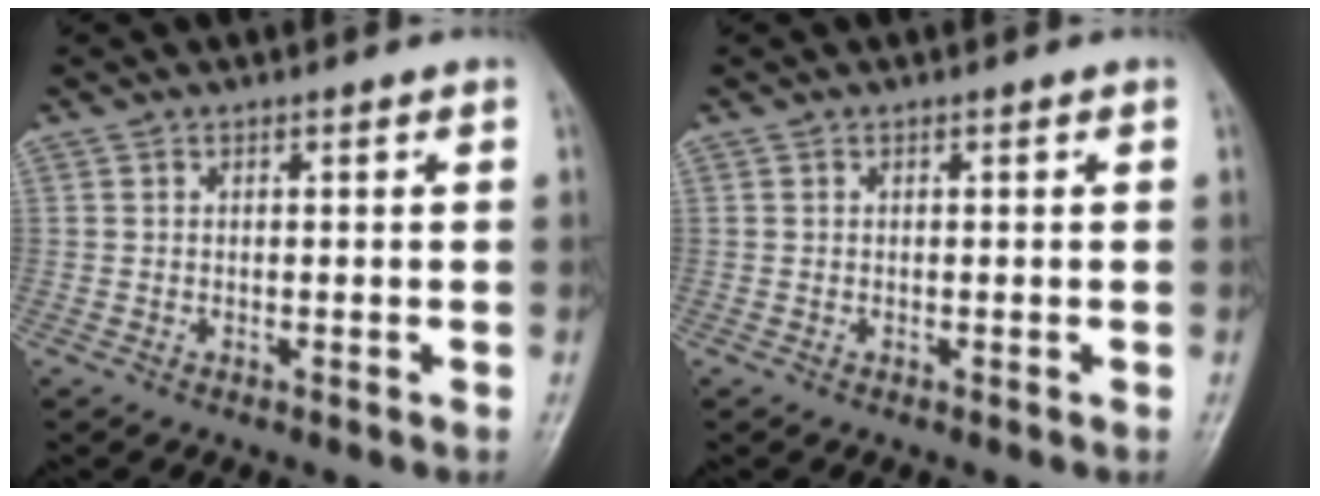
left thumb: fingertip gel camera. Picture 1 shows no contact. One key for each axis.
{"total": 0.0}